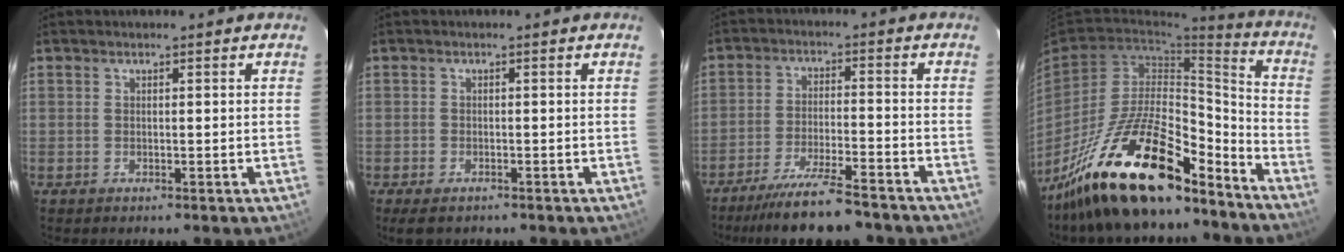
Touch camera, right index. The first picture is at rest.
{"total": 3.6, "force": [-2.7, 1.8, 1.6], "torque": [-0.040, -0.014, -0.045]}
{"total": 13.5, "force": [-11.8, 1.9, 6.3], "torque": [-0.139, -0.017, -0.189]}
{"total": 25.2, "force": [-18.7, 7.6, 15.0], "torque": [-0.262, -0.007, -0.304]}